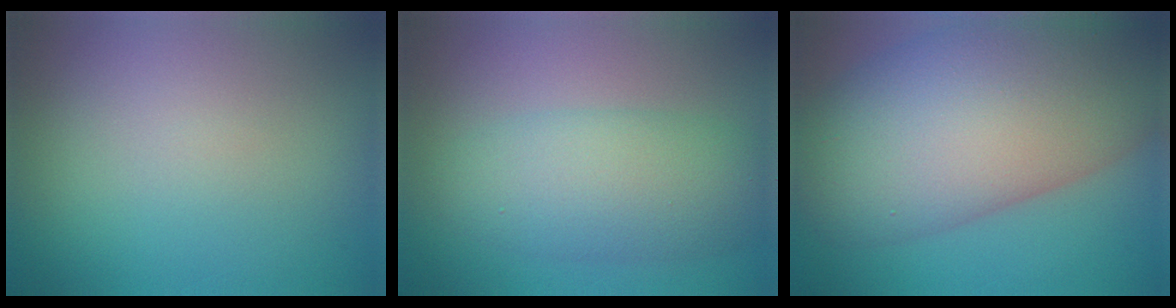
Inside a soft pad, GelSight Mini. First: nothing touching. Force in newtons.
{"total": 6.0, "press": 6.0, "slide": 0.1}
{"total": 15.7, "press": 15.7, "slide": 0.8}